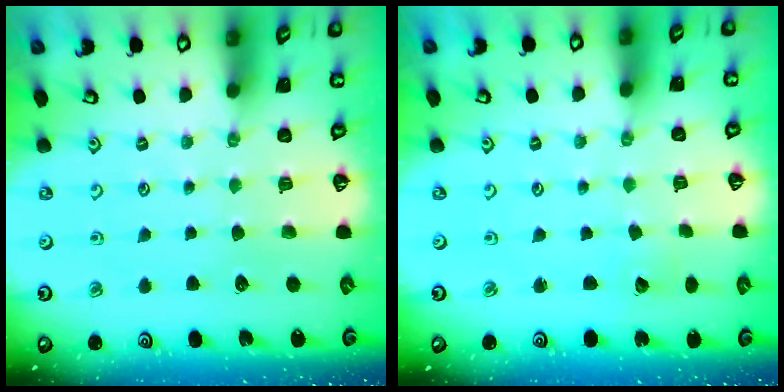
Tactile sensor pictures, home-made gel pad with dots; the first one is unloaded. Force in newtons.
{"total": 1.8, "press": 1.8, "slide": 0.1}